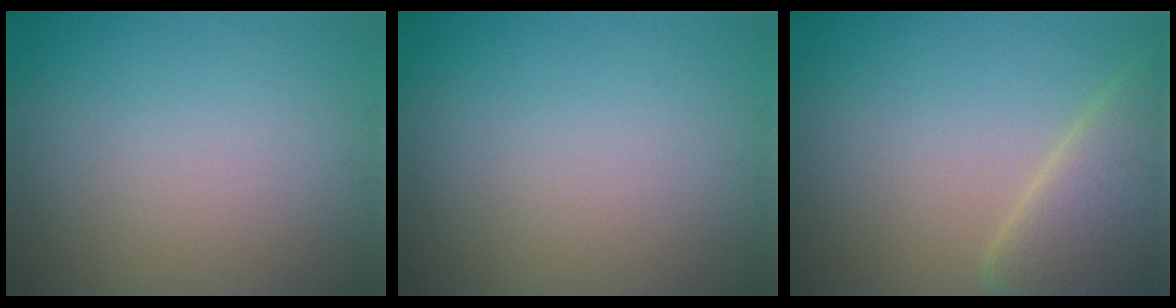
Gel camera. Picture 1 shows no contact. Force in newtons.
{"total": 0.0}
{"total": 6.3, "press": 6.3, "slide": 0.5}